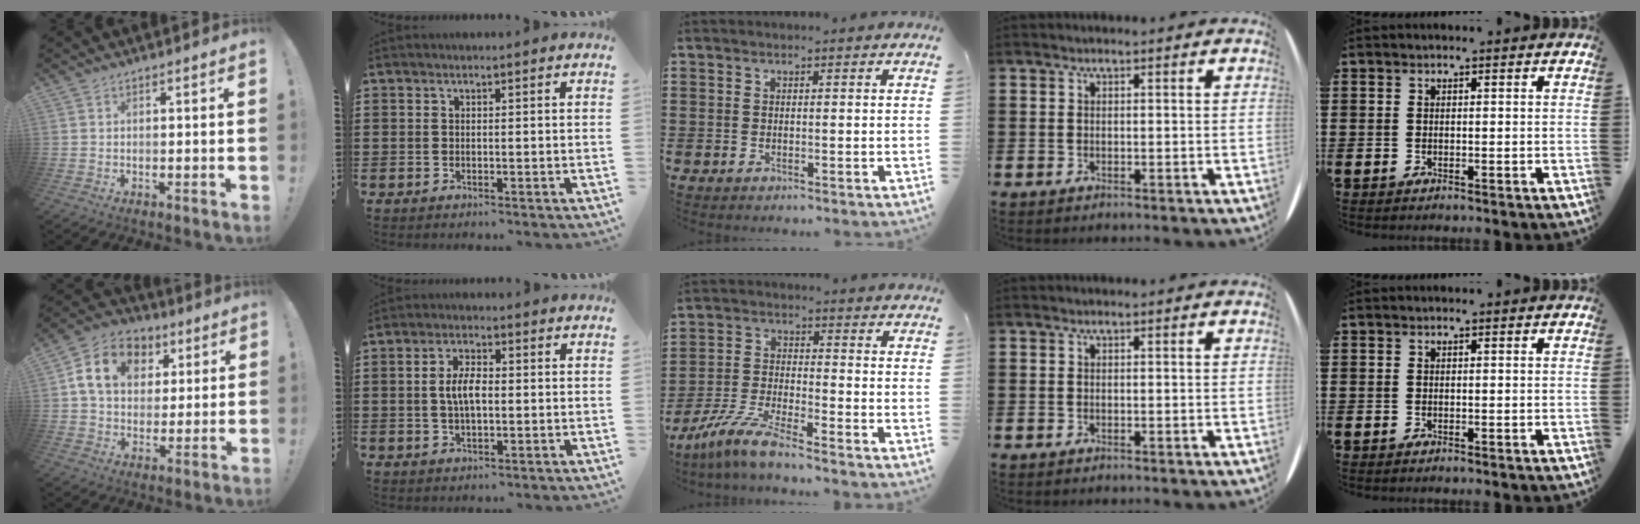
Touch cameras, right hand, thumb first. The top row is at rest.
{"thumb": {"total": 14.1, "force": [4.5, 11.0, 7.5], "torque": [-0.109, -0.004, 0.089]}, "index": {"total": 4.6, "force": [0.0, 2.0, 4.1], "torque": [-0.086, 0.004, -0.005]}, "middle": {"total": 6.9, "force": [-6.0, 0.2, 3.4], "torque": [-0.087, -0.011, -0.121]}}